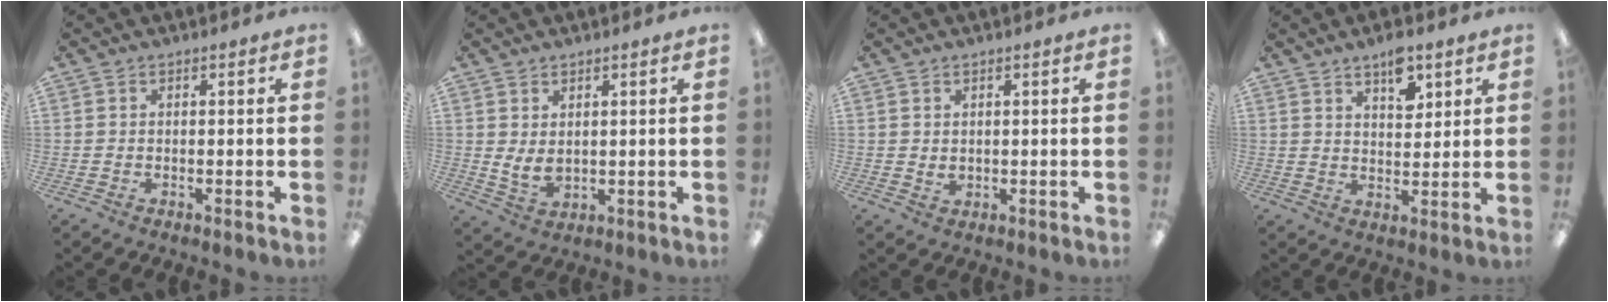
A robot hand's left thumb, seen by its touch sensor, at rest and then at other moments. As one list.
[{"total": 4.2, "force": [1.4, 2.6, 3.0], "torque": [-0.049, -0.014, 0.026]}, {"total": 1.6, "force": [0.8, 1.1, 0.8], "torque": [-0.008, -0.003, 0.013]}, {"total": 7.2, "force": [5.0, 3.4, 3.9], "torque": [-0.041, -0.029, 0.081]}]